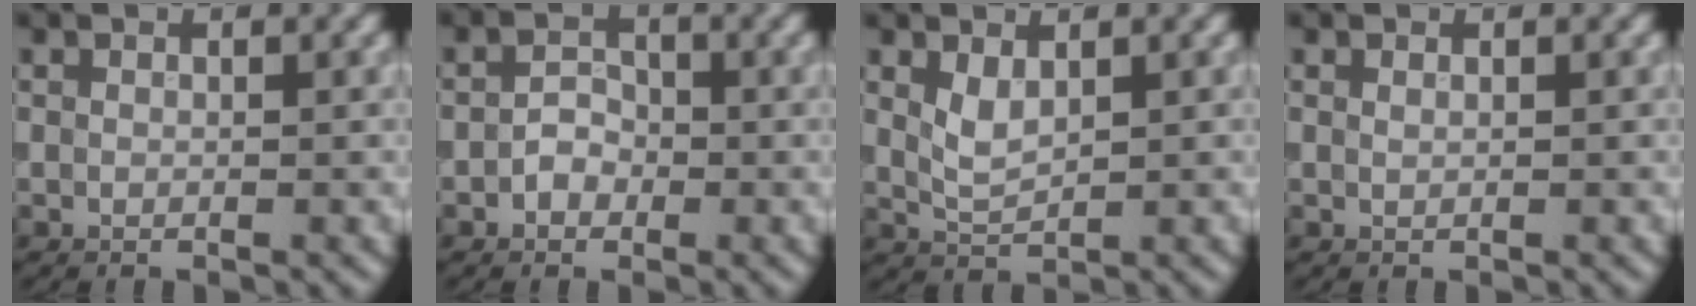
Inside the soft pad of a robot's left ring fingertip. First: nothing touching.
{"total": 1.8, "force": [-0.8, 1.4, 0.9], "torque": [-0.014, 0.005, -0.017]}
{"total": 2.1, "force": [0.8, 1.1, 1.6], "torque": [-0.036, -0.002, 0.021]}
{"total": 0.0}